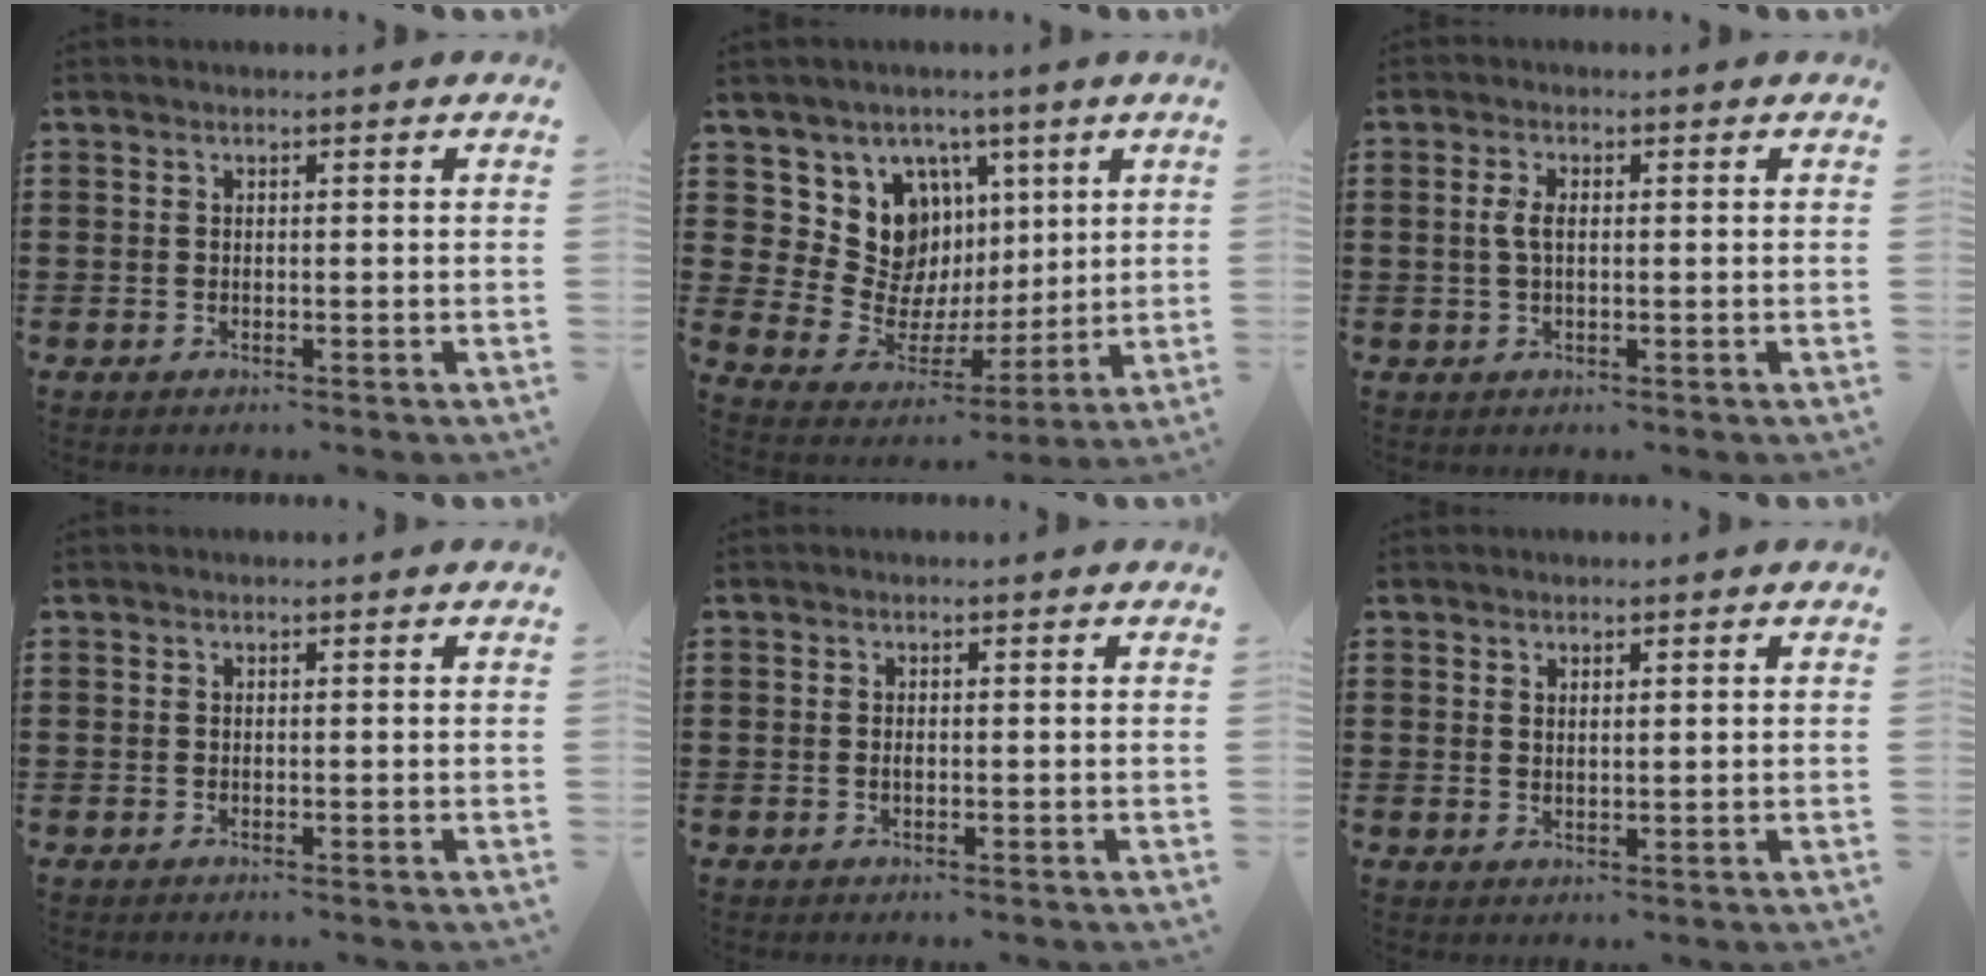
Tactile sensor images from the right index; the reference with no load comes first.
{"total": 11.1, "force": [4.1, 9.7, 3.6], "torque": [-0.091, -0.038, 0.084]}
{"total": 2.8, "force": [0.1, 1.2, 2.5], "torque": [-0.058, 0.002, -0.002]}
{"total": 0.0}
{"total": 0.6, "force": [-0.1, 0.3, 0.6], "torque": [-0.013, -0.003, -0.002]}
{"total": 1.1, "force": [0.9, 0.3, 0.6], "torque": [-0.011, 0.002, 0.015]}